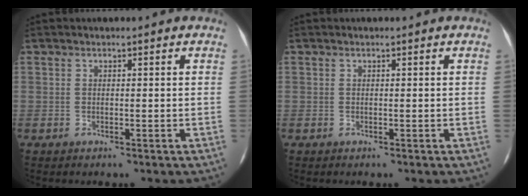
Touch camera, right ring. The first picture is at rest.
{"total": 0.0}